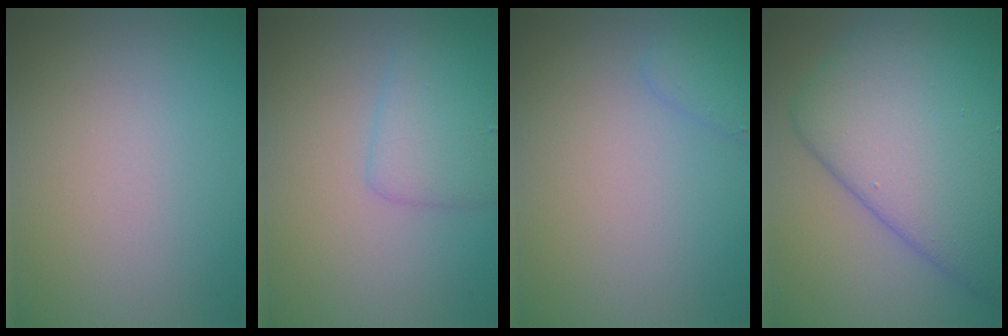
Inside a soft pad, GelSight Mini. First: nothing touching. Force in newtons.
{"total": 2.9, "press": 2.9, "slide": 0.0}
{"total": 1.5, "press": 1.5, "slide": 0.1}
{"total": 11.6, "press": 11.6, "slide": 0.3}